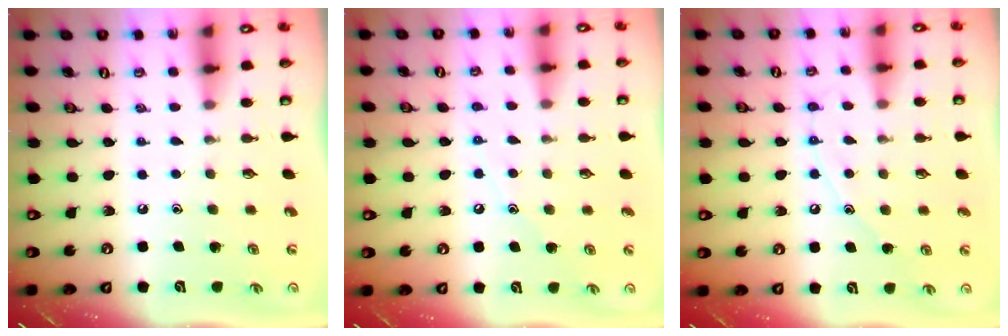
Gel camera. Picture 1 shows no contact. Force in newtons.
{"total": 6.0, "press": 6.0, "slide": 0.7}
{"total": 8.7, "press": 8.7, "slide": 0.9}